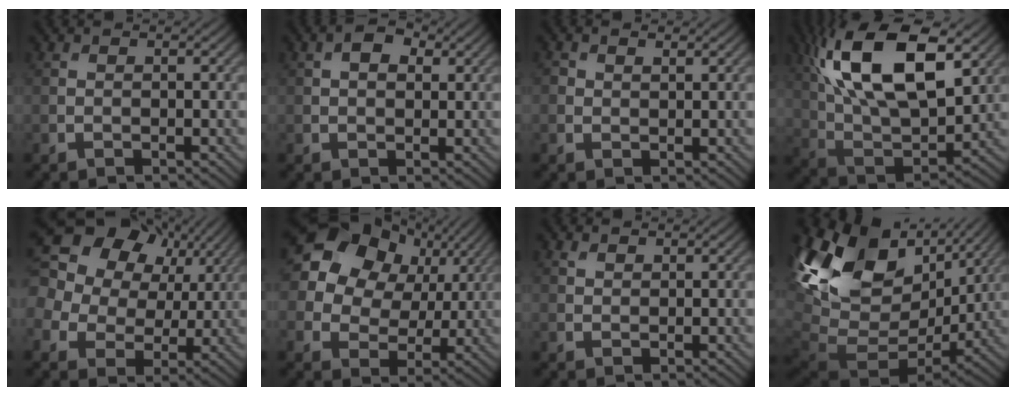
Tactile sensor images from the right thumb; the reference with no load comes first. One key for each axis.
{"total": 3.2, "fx": 1.1, "fy": 1.9, "fz": 2.3, "tx": -0.042, "ty": 0.006, "tz": 0.016}
{"total": 1.2, "fx": 0.6, "fy": 0.8, "fz": 0.5, "tx": -0.012, "ty": 0.000, "tz": 0.012}
{"total": 18.6, "fx": 8.0, "fy": 8.7, "fz": 14.4, "tx": -0.300, "ty": 0.025, "tz": 0.133}
{"total": 18.9, "fx": 8.0, "fy": 14.6, "fz": 9.0, "tx": -0.251, "ty": 0.043, "tz": 0.151}
{"total": 18.0, "fx": 7.3, "fy": 14.3, "fz": 8.1, "tx": -0.228, "ty": 0.049, "tz": 0.141}
{"total": 1.0, "fx": 0.7, "fy": 0.7, "fz": 0.3, "tx": -0.009, "ty": -0.002, "tz": 0.015}
{"total": 19.1, "fx": 4.9, "fy": 12.8, "fz": 13.3, "tx": -0.278, "ty": -0.026, "tz": 0.124}